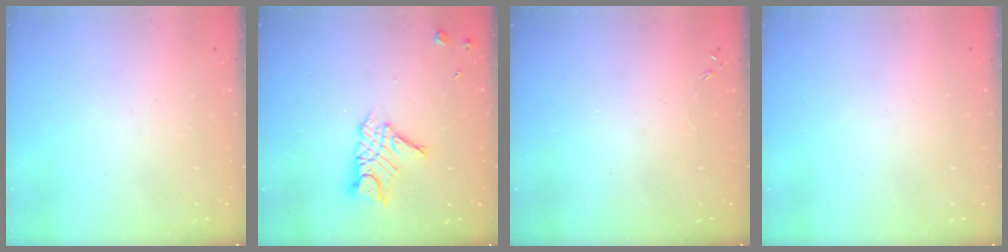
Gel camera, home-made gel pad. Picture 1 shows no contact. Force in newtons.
{"total": 10.6, "press": 10.5, "slide": 1.0}
{"total": 0.0}
{"total": 0.0}